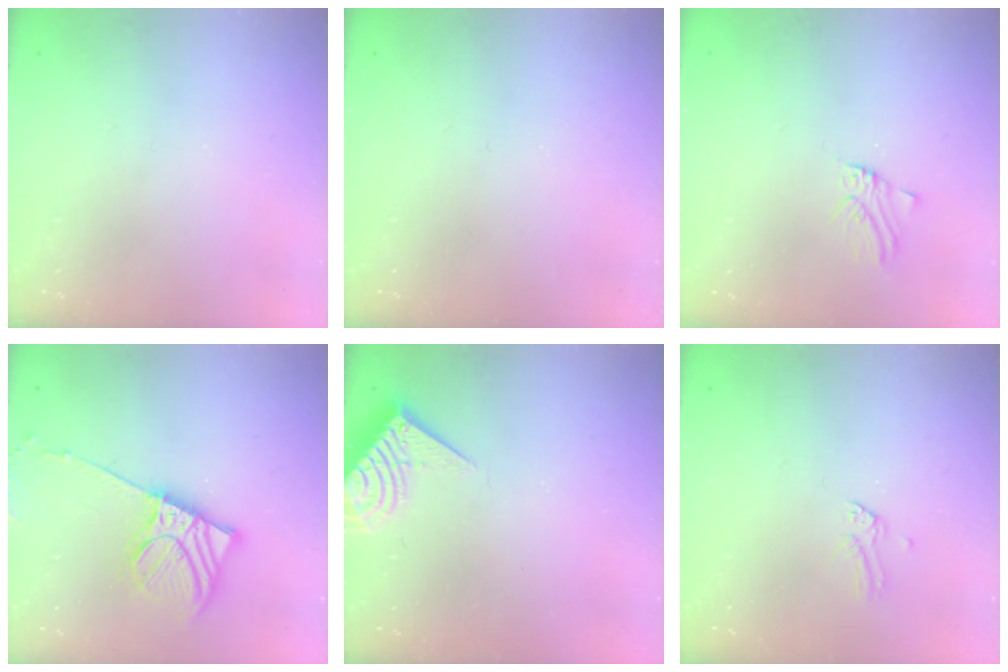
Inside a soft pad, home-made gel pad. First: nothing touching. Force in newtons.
{"total": 0.0}
{"total": 0.0}
{"total": 10.6, "press": 10.4, "slide": 1.9}
{"total": 9.1, "press": 9.0, "slide": 0.8}
{"total": 0.0}